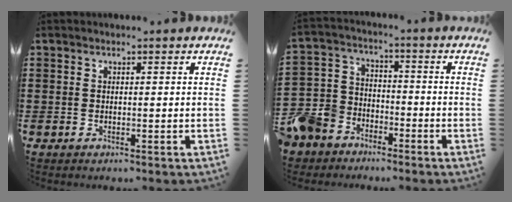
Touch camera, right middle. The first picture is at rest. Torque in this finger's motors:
{"motor_torque": [2.14, 0.00, 1.05, 0.21]}